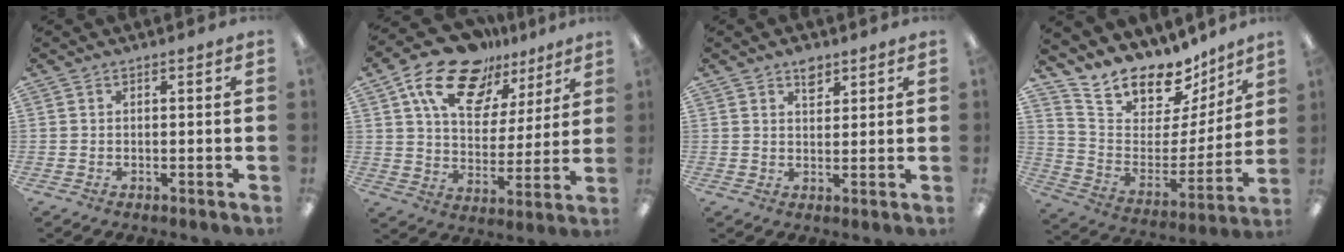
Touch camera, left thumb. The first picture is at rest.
{"total": 17.3, "force": [11.8, 9.4, 8.4], "torque": [-0.156, -0.061, 0.212]}
{"total": 3.8, "force": [2.8, 2.1, 1.6], "torque": [-0.012, -0.011, 0.047]}
{"total": 15.1, "force": [13.6, 6.0, 2.8], "torque": [-0.059, -0.127, 0.241]}